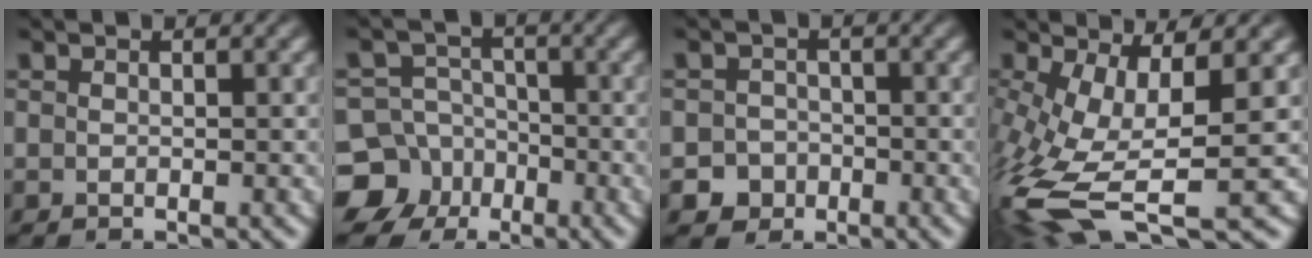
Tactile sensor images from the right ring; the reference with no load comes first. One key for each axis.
{"total": 11.8, "fx": -4.1, "fy": 10.5, "fz": 3.6, "tx": -0.065, "ty": -0.053, "tz": -0.069}
{"total": 5.6, "fx": -2.7, "fy": 4.9, "fz": 0.7, "tx": -0.021, "ty": -0.019, "tz": -0.046}
{"total": 9.5, "fx": -3.4, "fy": 5.3, "fz": 7.1, "tx": -0.179, "ty": -0.062, "tz": -0.025}